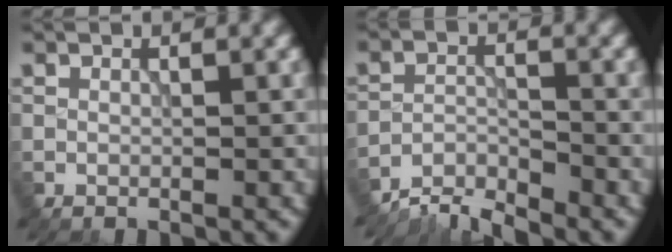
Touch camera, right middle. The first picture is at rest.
{"total": 3.9, "force": [-3.7, 0.4, 0.9], "torque": [-0.017, 0.000, -0.081]}